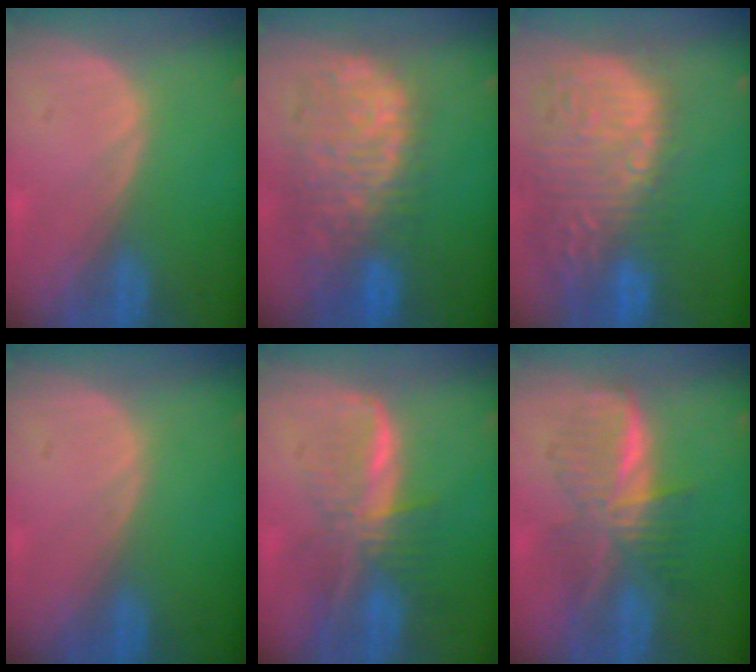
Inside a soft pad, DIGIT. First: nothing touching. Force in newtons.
{"total": 11.7, "press": 9.8, "slide": 6.4}
{"total": 15.4, "press": 12.6, "slide": 8.9}
{"total": 0.0}
{"total": 8.2, "press": 6.9, "slide": 4.4}
{"total": 7.1, "press": 7.1, "slide": 0.2}